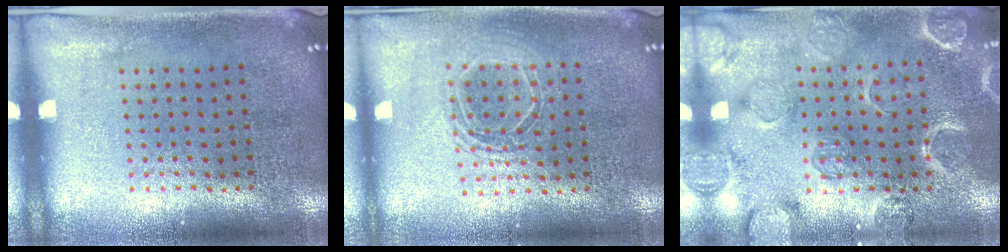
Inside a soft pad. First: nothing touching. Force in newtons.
{"total": 1.6, "press": 1.3, "slide": 0.8}
{"total": 2.4, "press": 2.4, "slide": 0.4}